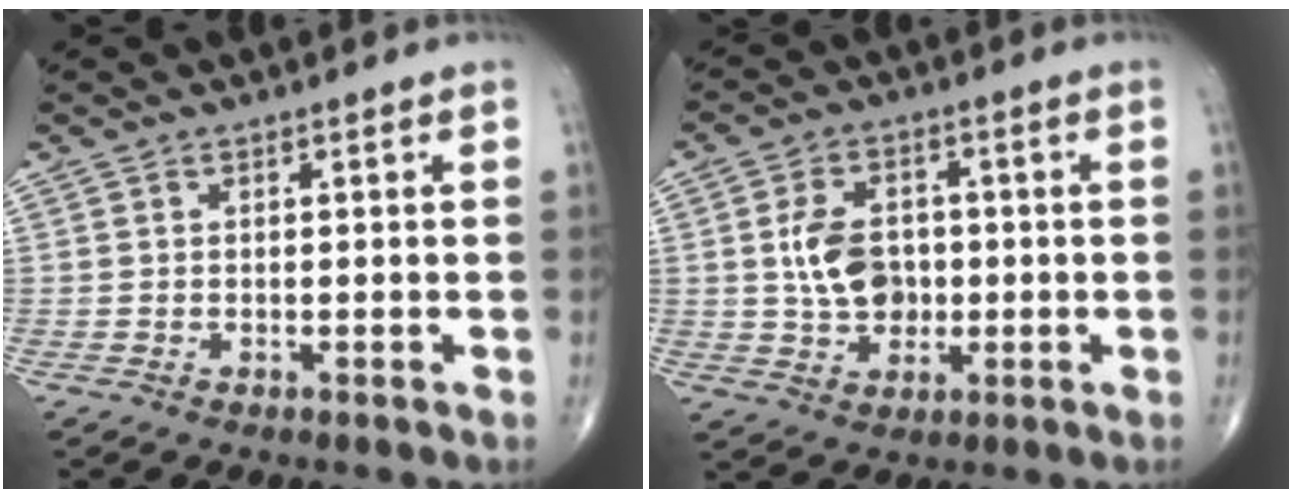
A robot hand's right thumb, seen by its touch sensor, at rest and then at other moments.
{"total": 8.9, "force": [0.2, 6.5, 6.0], "torque": [-0.085, 0.006, 0.006]}